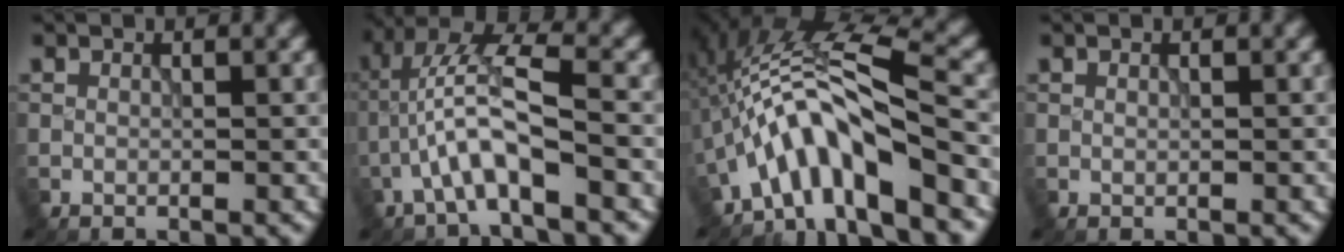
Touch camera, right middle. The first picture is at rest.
{"total": 5.4, "force": [-2.2, 1.3, 4.8], "torque": [-0.094, 0.020, -0.044]}
{"total": 8.2, "force": [-3.6, 1.9, 7.1], "torque": [-0.120, 0.026, -0.071]}
{"total": 0.0}